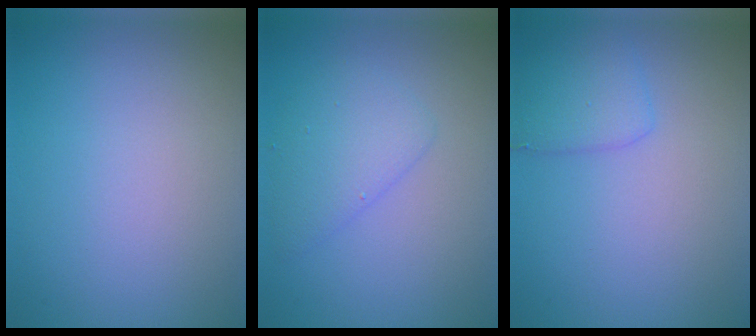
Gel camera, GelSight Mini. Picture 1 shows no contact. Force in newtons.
{"total": 2.8, "press": 2.8, "slide": 0.1}
{"total": 2.2, "press": 2.2, "slide": 0.1}